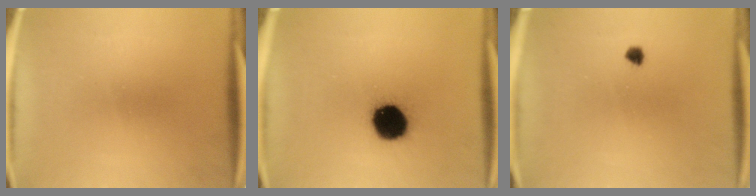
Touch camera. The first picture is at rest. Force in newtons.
{"total": 14.6}
{"total": 1.3}